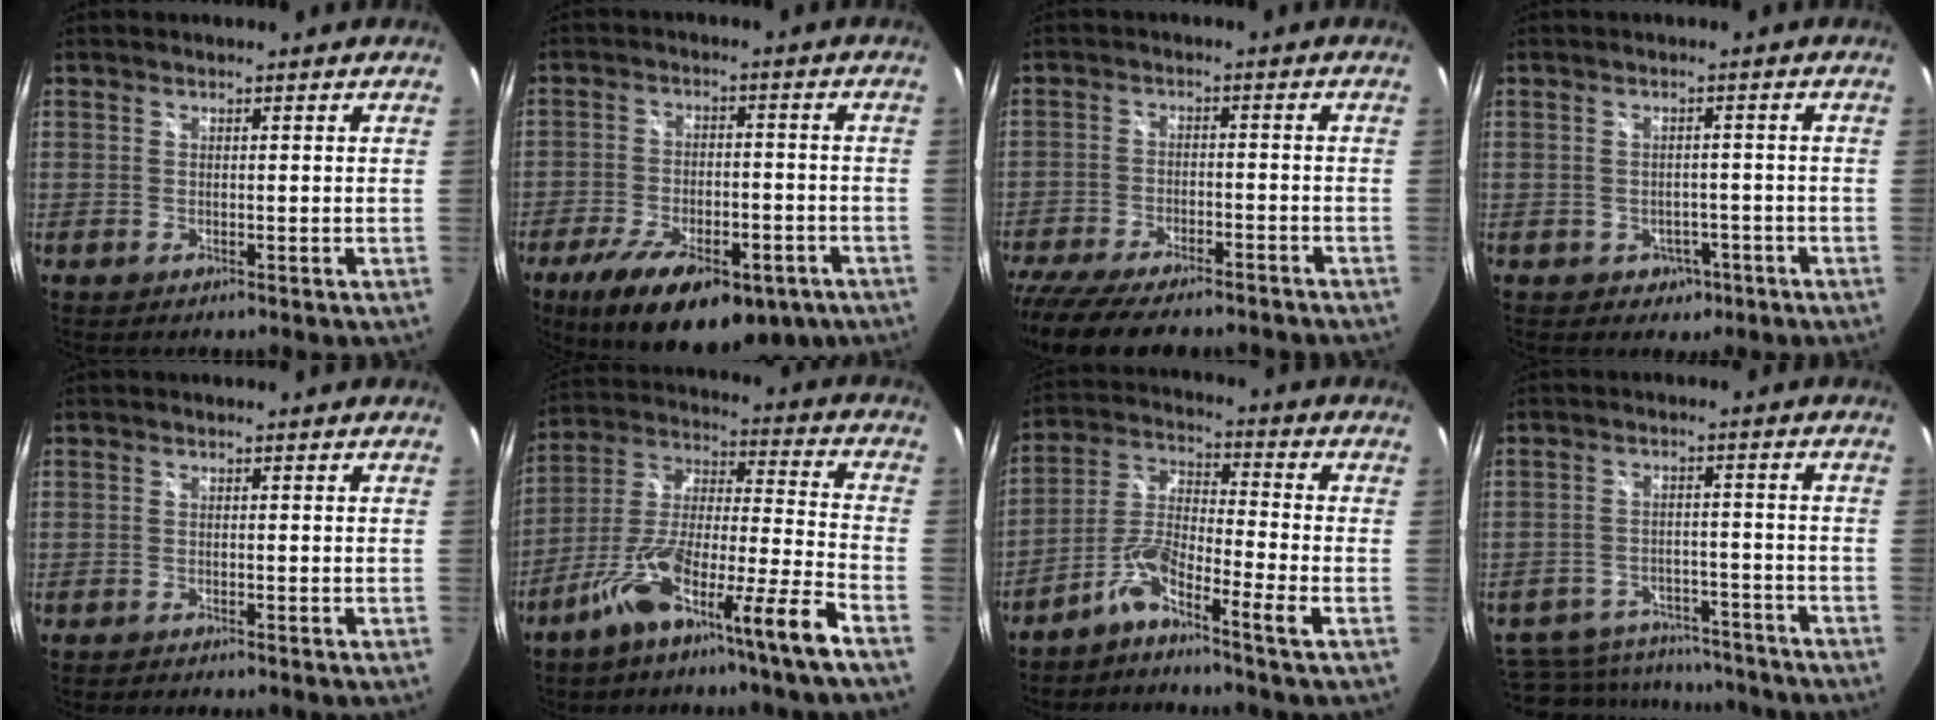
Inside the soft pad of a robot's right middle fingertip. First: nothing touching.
{"total": 21.0, "force": [-12.9, 9.0, 13.9], "torque": [-0.258, -0.036, -0.182]}
{"total": 17.4, "force": [-14.4, 4.6, 8.6], "torque": [-0.179, -0.042, -0.220]}
{"total": 3.8, "force": [-1.8, 3.3, 0.8], "torque": [-0.025, 0.008, -0.014]}
{"total": 1.2, "force": [-1.2, 0.1, 0.3], "torque": [-0.009, -0.010, -0.020]}
{"total": 14.4, "force": [-9.4, -0.8, 10.9], "torque": [-0.187, -0.009, -0.168]}
{"total": 6.4, "force": [-4.4, -0.7, 4.6], "torque": [-0.116, 0.014, -0.095]}
{"total": 18.8, "force": [-14.4, 9.5, 7.5], "torque": [-0.174, 0.007, -0.180]}